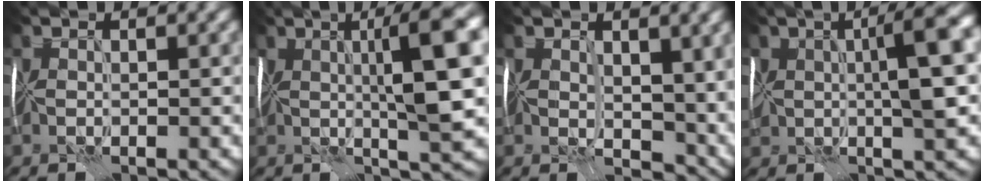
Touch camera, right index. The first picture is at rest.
{"total": 9.6, "force": [1.1, 1.5, 9.4], "torque": [-0.127, 0.016, 0.020]}
{"total": 6.1, "force": [1.1, 3.7, 4.8], "torque": [-0.079, -0.014, 0.030]}
{"total": 8.1, "force": [0.9, 2.4, 7.7], "torque": [-0.124, 0.012, 0.022]}